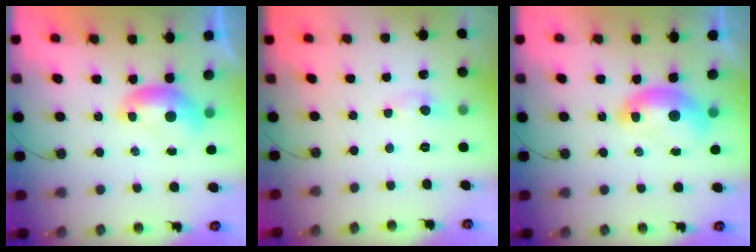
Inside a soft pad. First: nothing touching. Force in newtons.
{"total": 0.9, "press": 0.8, "slide": 0.4}
{"total": 2.6, "press": 2.5, "slide": 0.6}